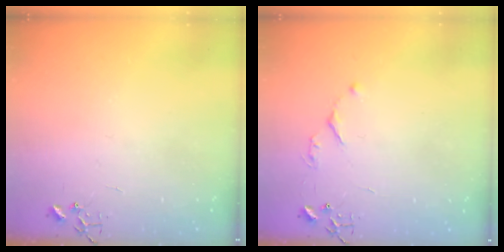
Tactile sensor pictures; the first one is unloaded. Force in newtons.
{"total": 4.3, "press": 4.3, "slide": 0.7}